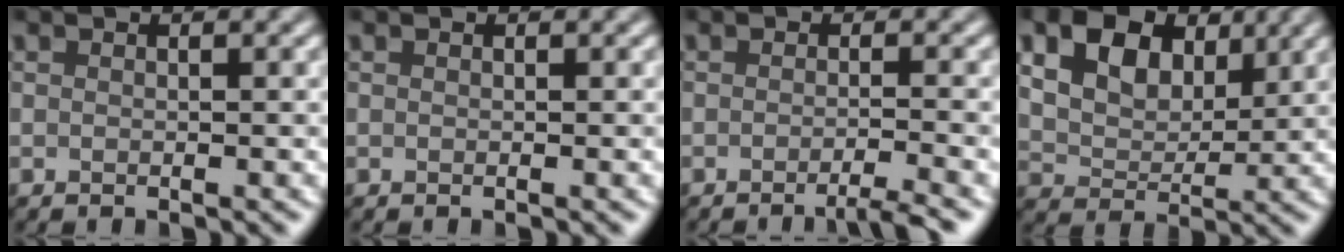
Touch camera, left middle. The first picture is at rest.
{"total": 0.0}
{"total": 2.4, "force": [-1.4, 0.4, 1.9], "torque": [-0.018, -0.005, -0.031]}
{"total": 10.5, "force": [4.9, 7.1, 6.0], "torque": [-0.116, 0.029, 0.076]}